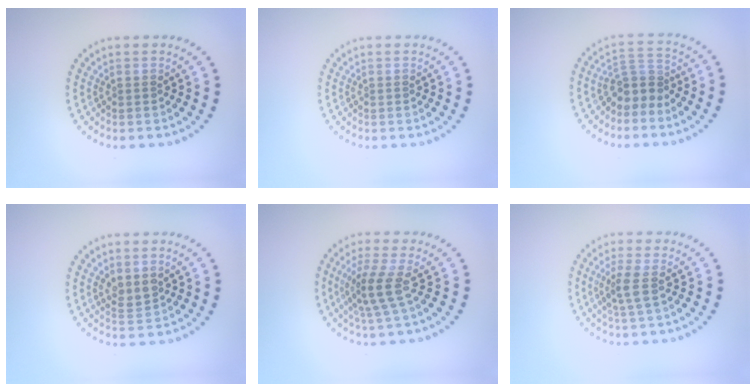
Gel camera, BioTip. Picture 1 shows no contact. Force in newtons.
{"total": 0.0}
{"total": 2.8, "press": 2.2, "slide": 1.8}
{"total": 1.5, "press": 1.3, "slide": 0.7}
{"total": 3.0, "press": 2.2, "slide": 2.0}
{"total": 2.1, "press": 1.6, "slide": 1.4}